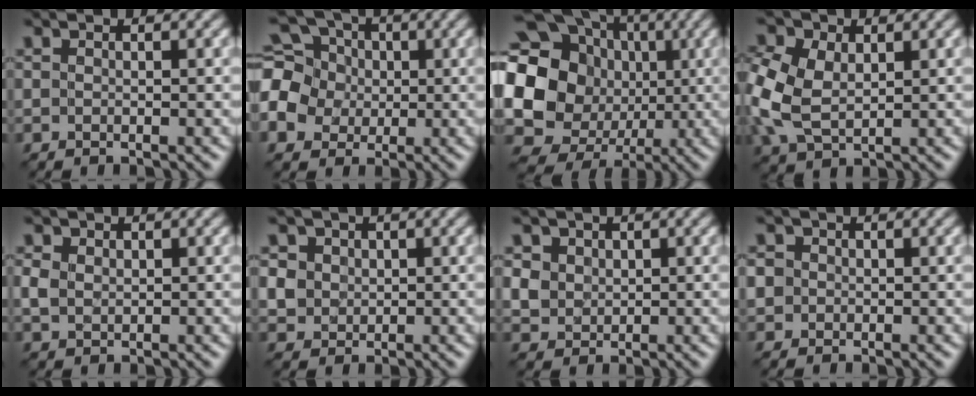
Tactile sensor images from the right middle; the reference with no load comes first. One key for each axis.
{"total": 9.8, "fx": 0.0, "fy": 8.6, "fz": 4.7, "tx": -0.129, "ty": 0.024, "tz": -0.035}
{"total": 19.2, "fx": 0.7, "fy": 17.2, "fz": 8.5, "tx": -0.181, "ty": 0.010, "tz": -0.019}
{"total": 7.3, "fx": 0.6, "fy": 5.2, "fz": 5.2, "tx": -0.154, "ty": 0.006, "tz": 0.005}
{"total": 1.7, "fx": 0.4, "fy": 1.5, "fz": 0.8, "tx": -0.021, "ty": 0.002, "tz": 0.008}
{"total": 4.7, "fx": 1.4, "fy": 4.1, "fz": 1.7, "tx": -0.048, "ty": 0.025, "tz": 0.019}
{"total": 3.8, "fx": 1.3, "fy": 3.2, "fz": 1.4, "tx": -0.047, "ty": 0.018, "tz": 0.022}
{"total": 3.2, "fx": 0.3, "fy": 3.0, "fz": 1.1, "tx": -0.019, "ty": 0.026, "tz": -0.015}